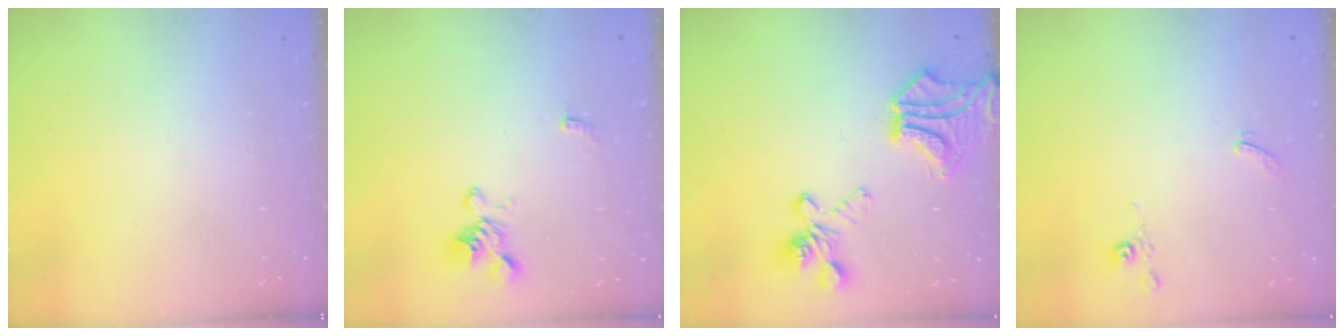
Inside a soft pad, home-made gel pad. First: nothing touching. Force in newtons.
{"total": 1.3, "press": 0.8, "slide": 1.0}
{"total": 9.3, "press": 8.7, "slide": 3.2}
{"total": 2.4, "press": 2.3, "slide": 0.4}